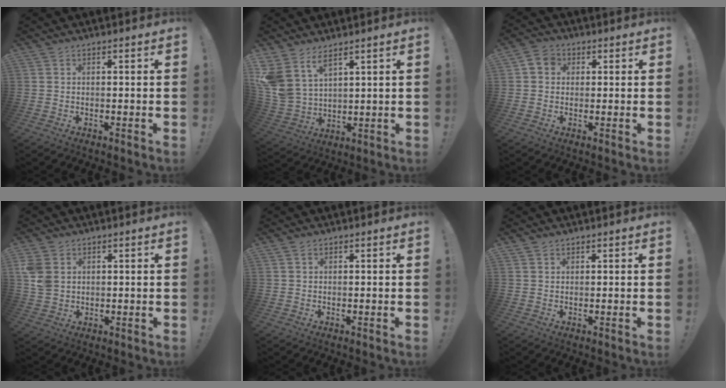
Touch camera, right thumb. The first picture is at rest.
{"total": 9.5, "force": [6.5, 5.0, 4.7], "torque": [-0.109, -0.048, 0.129]}
{"total": 4.7, "force": [0.9, 4.1, 2.1], "torque": [-0.039, 0.011, 0.019]}
{"total": 6.8, "force": [2.2, 5.2, 3.7], "torque": [-0.064, -0.005, 0.042]}
{"total": 0.7, "force": [0.5, 0.5, 0.2], "torque": [0.002, -0.002, 0.009]}
{"total": 1.2, "force": [1.0, 0.6, 0.1], "torque": [0.005, -0.006, 0.018]}